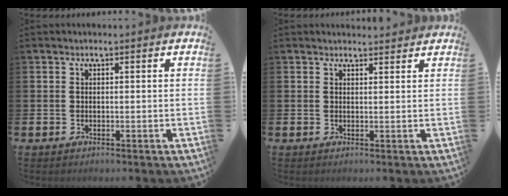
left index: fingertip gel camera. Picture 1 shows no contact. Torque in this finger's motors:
{"motor_torque": [0.85, -1.18, 0.04, 0.01]}